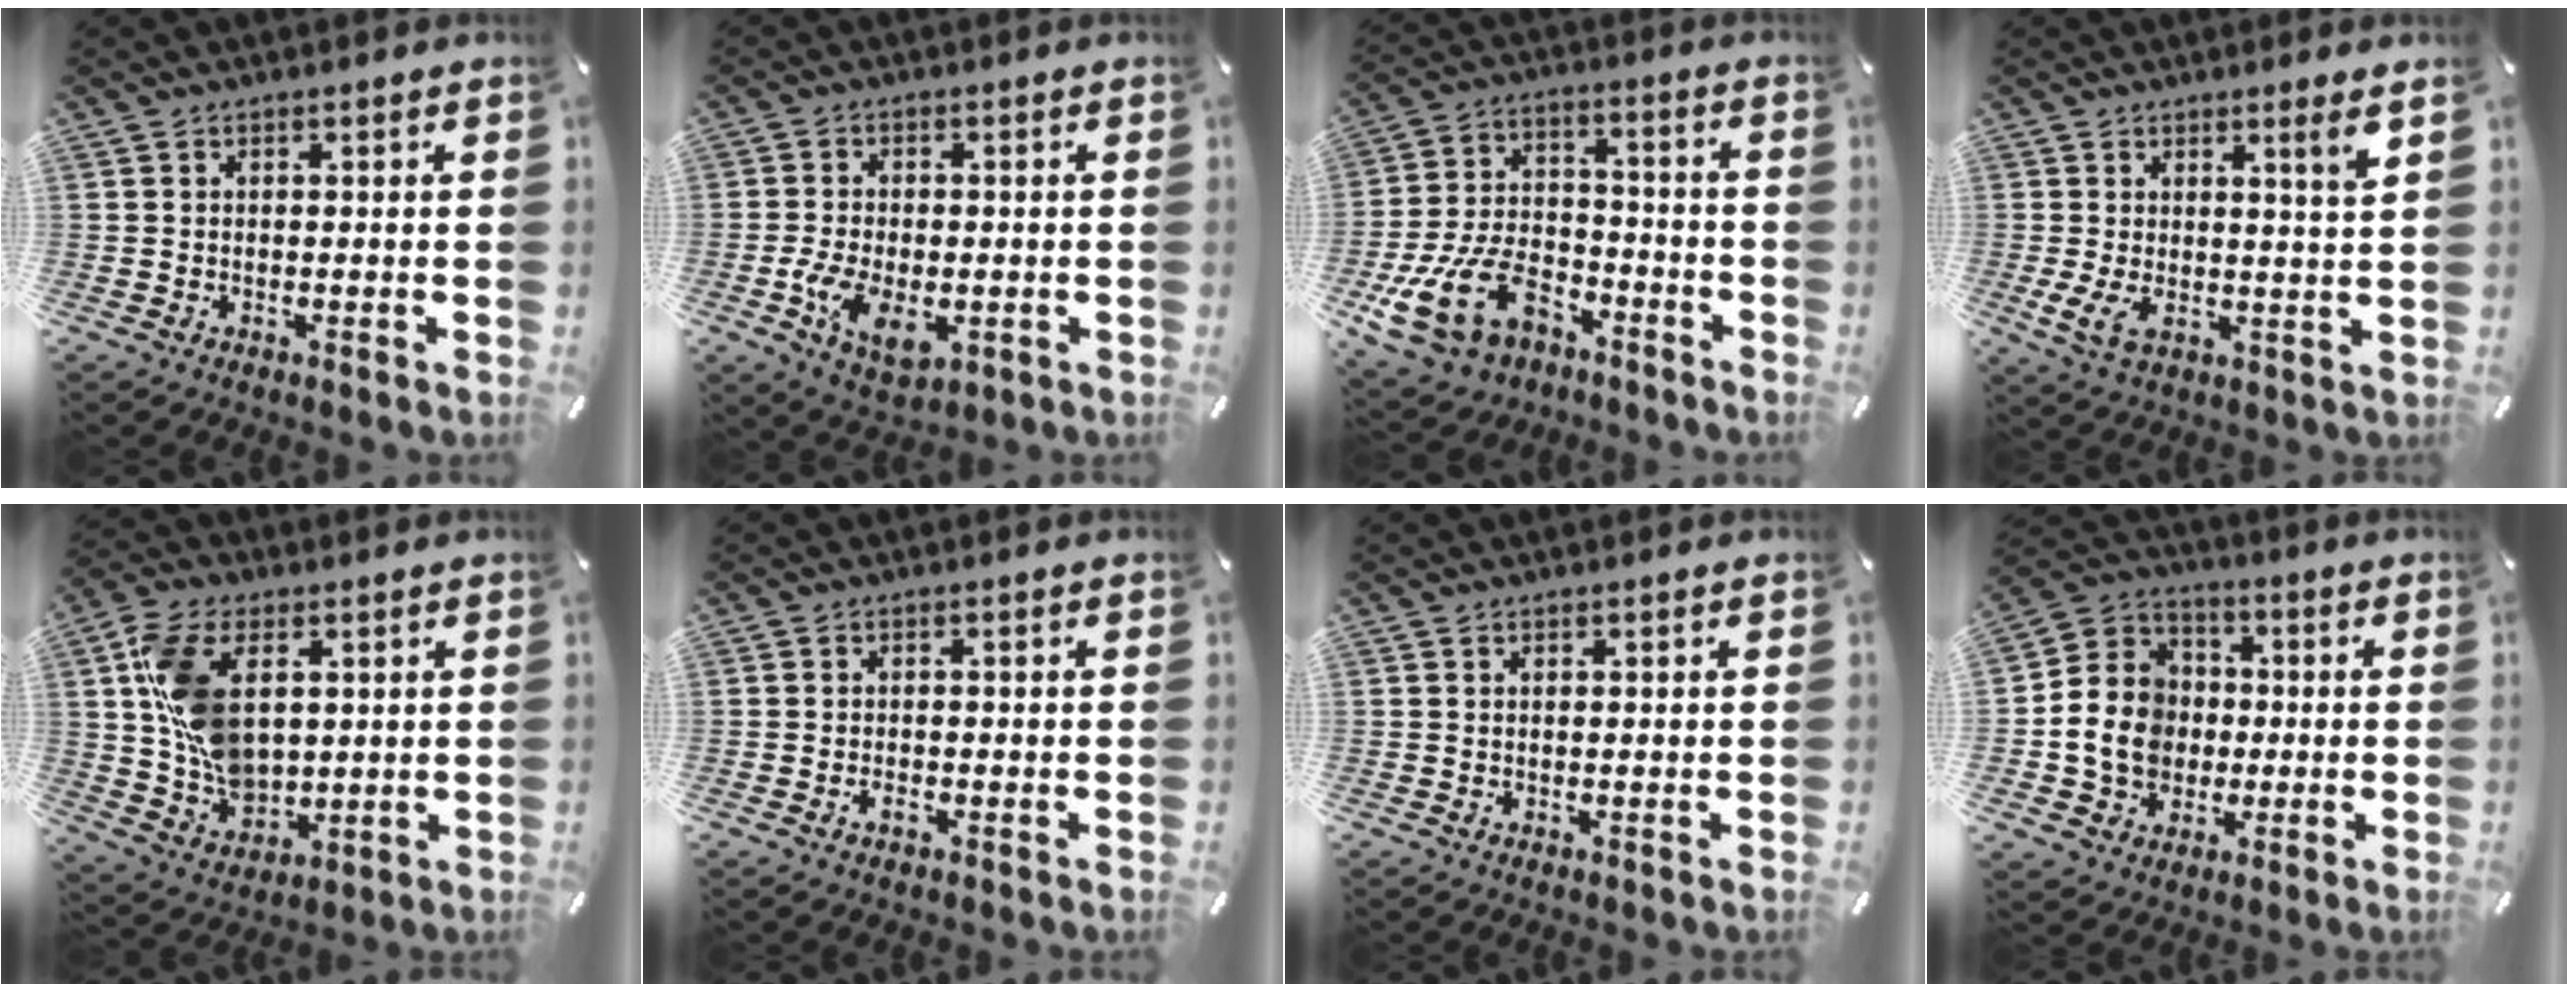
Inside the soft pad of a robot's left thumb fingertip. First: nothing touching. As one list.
[{"total": 8.0, "force": [-2.4, 4.6, 6.1], "torque": [-0.144, -0.003, -0.044]}, {"total": 16.5, "force": [-8.2, 10.7, 9.5], "torque": [-0.189, 0.047, -0.139]}, {"total": 7.4, "force": [1.9, 1.4, 7.0], "torque": [-0.127, -0.015, 0.026]}, {"total": 13.9, "force": [3.0, 9.4, 9.7], "torque": [-0.219, 0.004, 0.059]}, {"total": 1.5, "force": [-0.9, 0.6, 1.0], "torque": [-0.021, 0.001, -0.017]}, {"total": 0.0}, {"total": 11.1, "force": [-2.0, 10.1, 4.0], "torque": [-0.102, 0.020, -0.035]}]